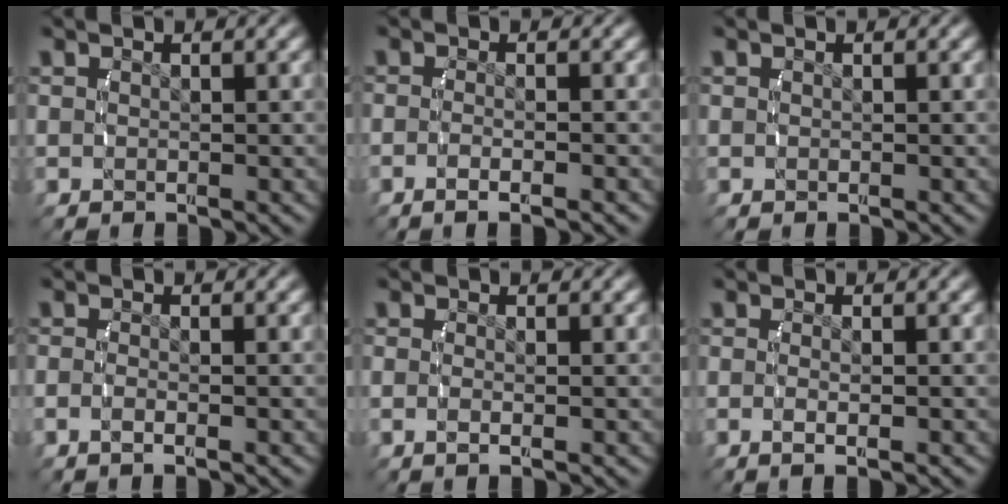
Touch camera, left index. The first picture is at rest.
{"total": 2.2, "force": [-1.5, 0.4, 1.5], "torque": [-0.037, -0.002, -0.026]}
{"total": 0.0}
{"total": 1.6, "force": [-0.8, 0.6, 1.3], "torque": [-0.040, -0.005, -0.014]}
{"total": 1.5, "force": [-0.6, 0.3, 1.3], "torque": [-0.040, -0.008, -0.007]}
{"total": 1.6, "force": [-0.8, 0.3, 1.4], "torque": [-0.037, -0.007, -0.009]}